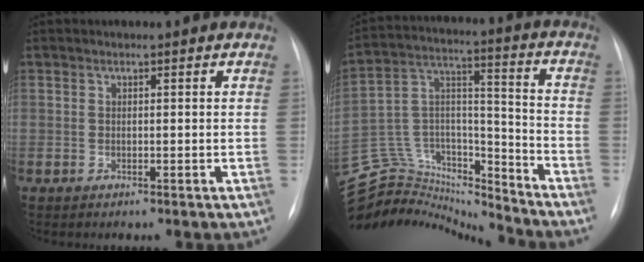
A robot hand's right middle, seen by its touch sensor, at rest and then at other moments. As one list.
[{"total": 20.6, "force": [-19.8, 4.4, 3.0], "torque": [-0.066, 0.068, -0.323]}]